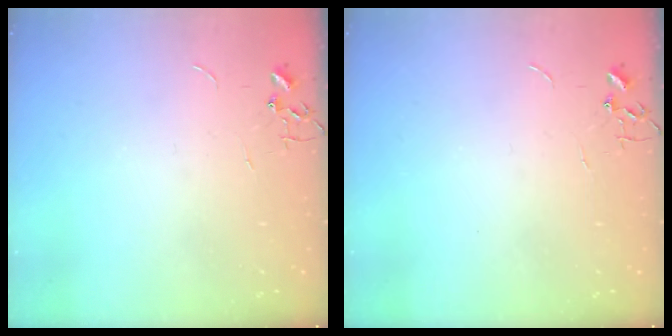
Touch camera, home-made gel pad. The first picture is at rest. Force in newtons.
{"total": 0.0}